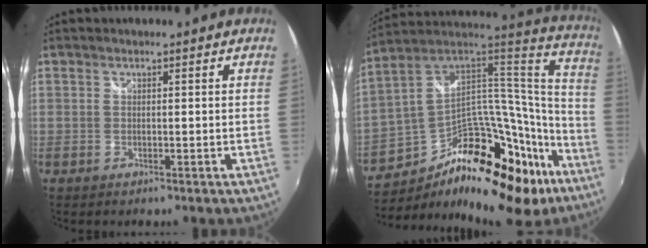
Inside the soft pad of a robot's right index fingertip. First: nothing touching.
{"total": 32.8, "force": [-15.9, 19.0, 21.5], "torque": [-0.387, 0.050, -0.228]}